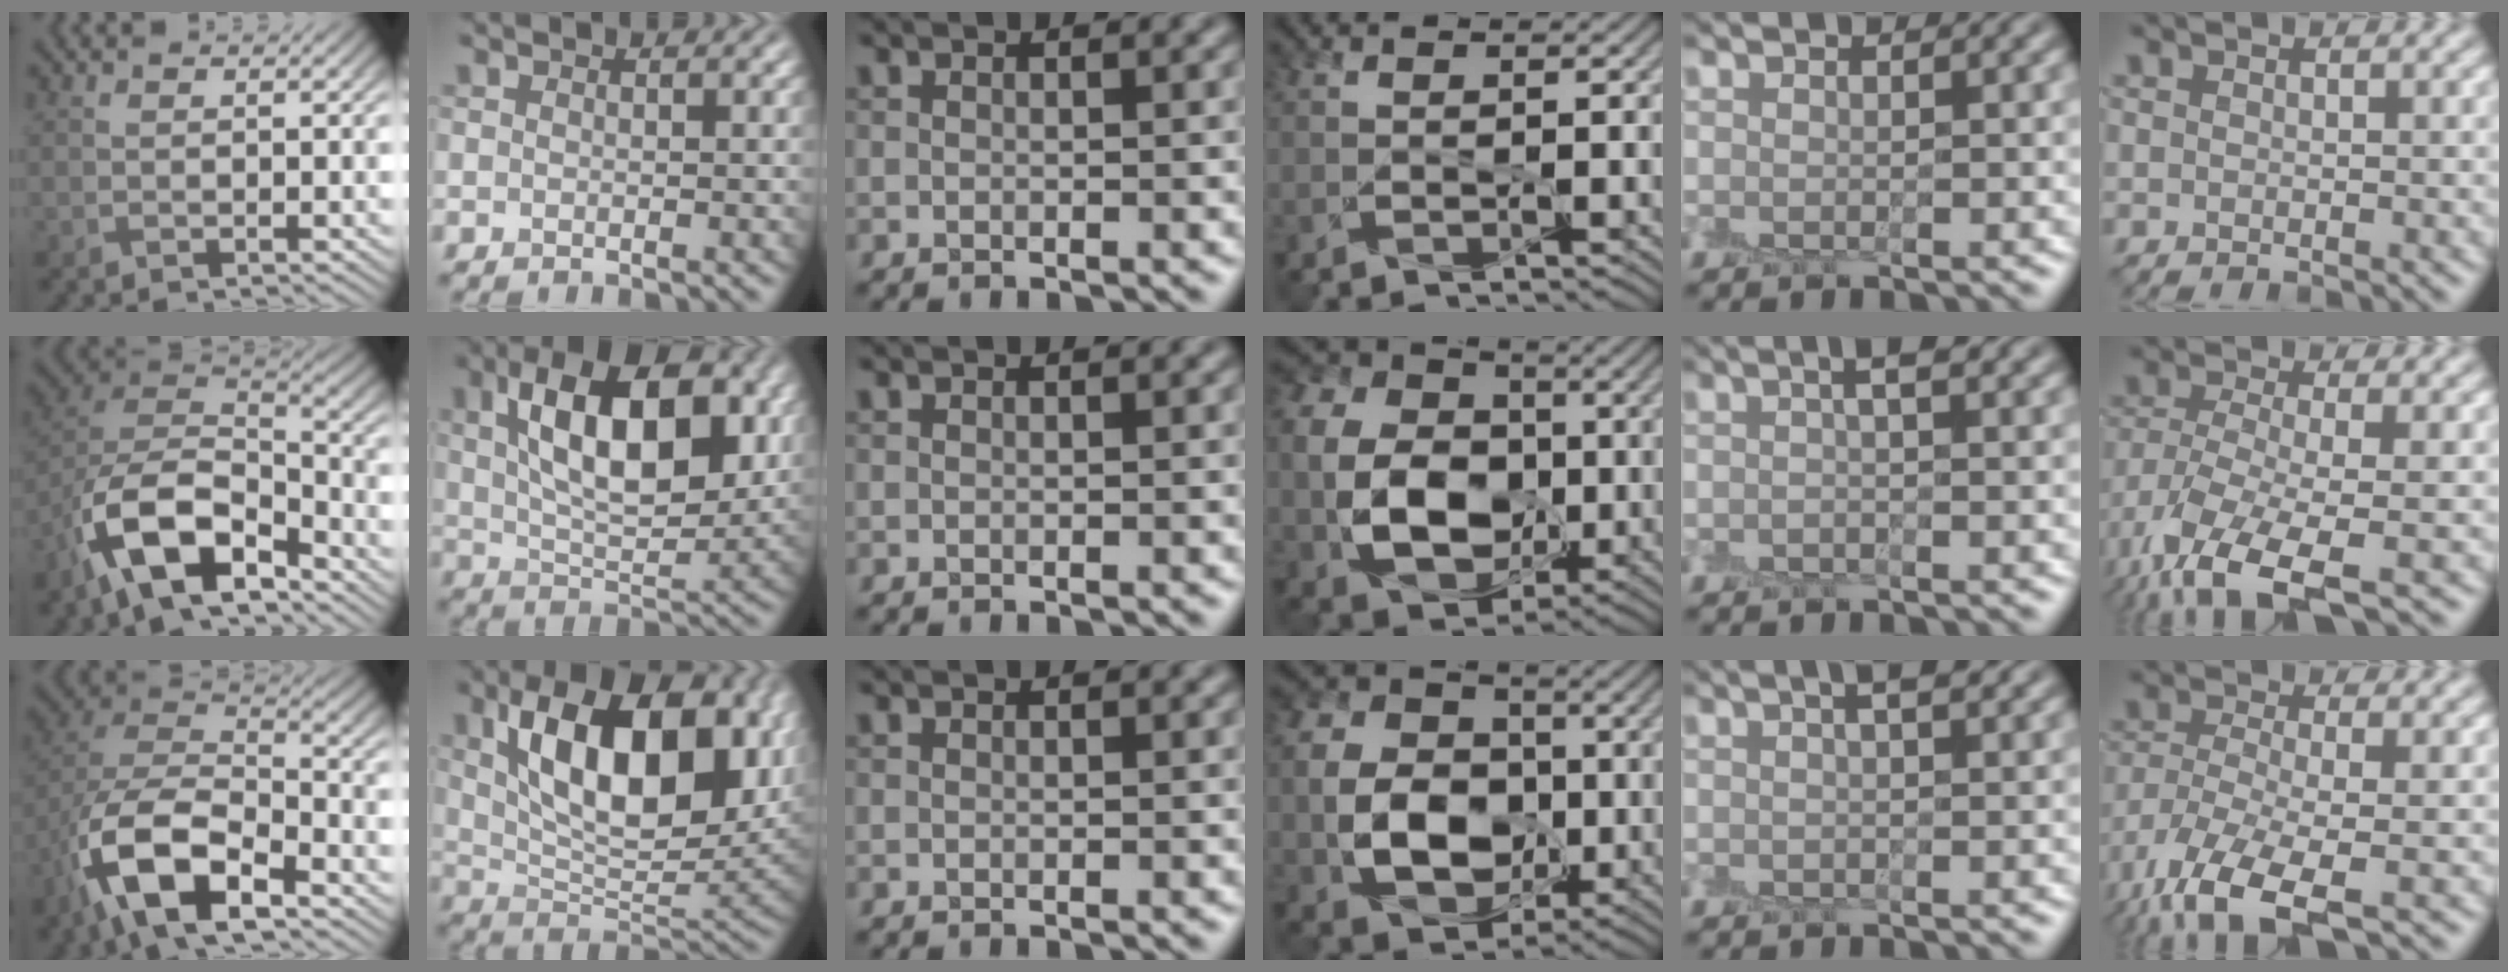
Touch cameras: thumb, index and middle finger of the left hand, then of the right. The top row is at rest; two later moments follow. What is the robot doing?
{"motion": "peel", "object": "envelope seal"}